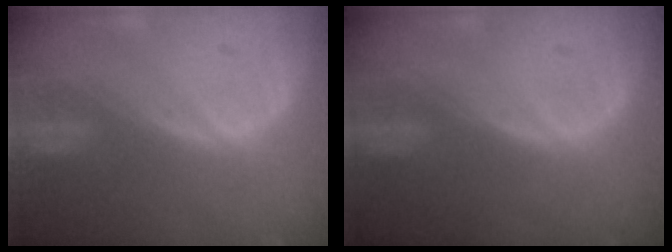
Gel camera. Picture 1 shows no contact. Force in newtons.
{"total": 0.0}